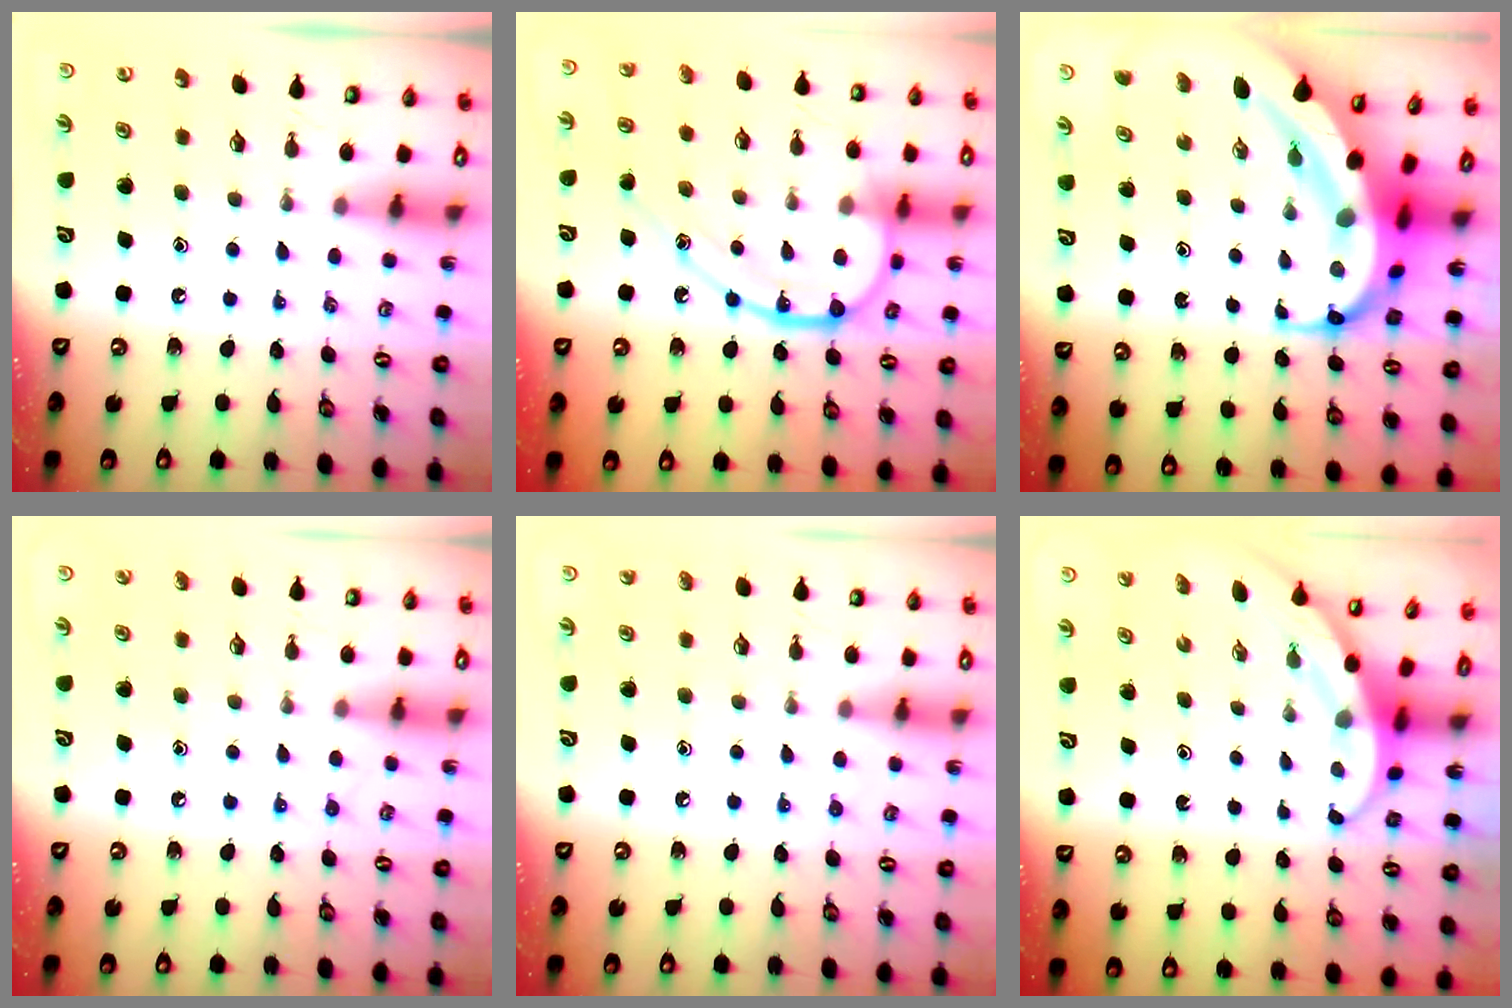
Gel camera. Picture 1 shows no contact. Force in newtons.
{"total": 16.9, "press": 16.8, "slide": 1.3}
{"total": 13.6, "press": 13.4, "slide": 2.4}
{"total": 5.3, "press": 5.2, "slide": 0.5}
{"total": 4.3, "press": 4.2, "slide": 0.5}
{"total": 3.7, "press": 3.7, "slide": 0.1}